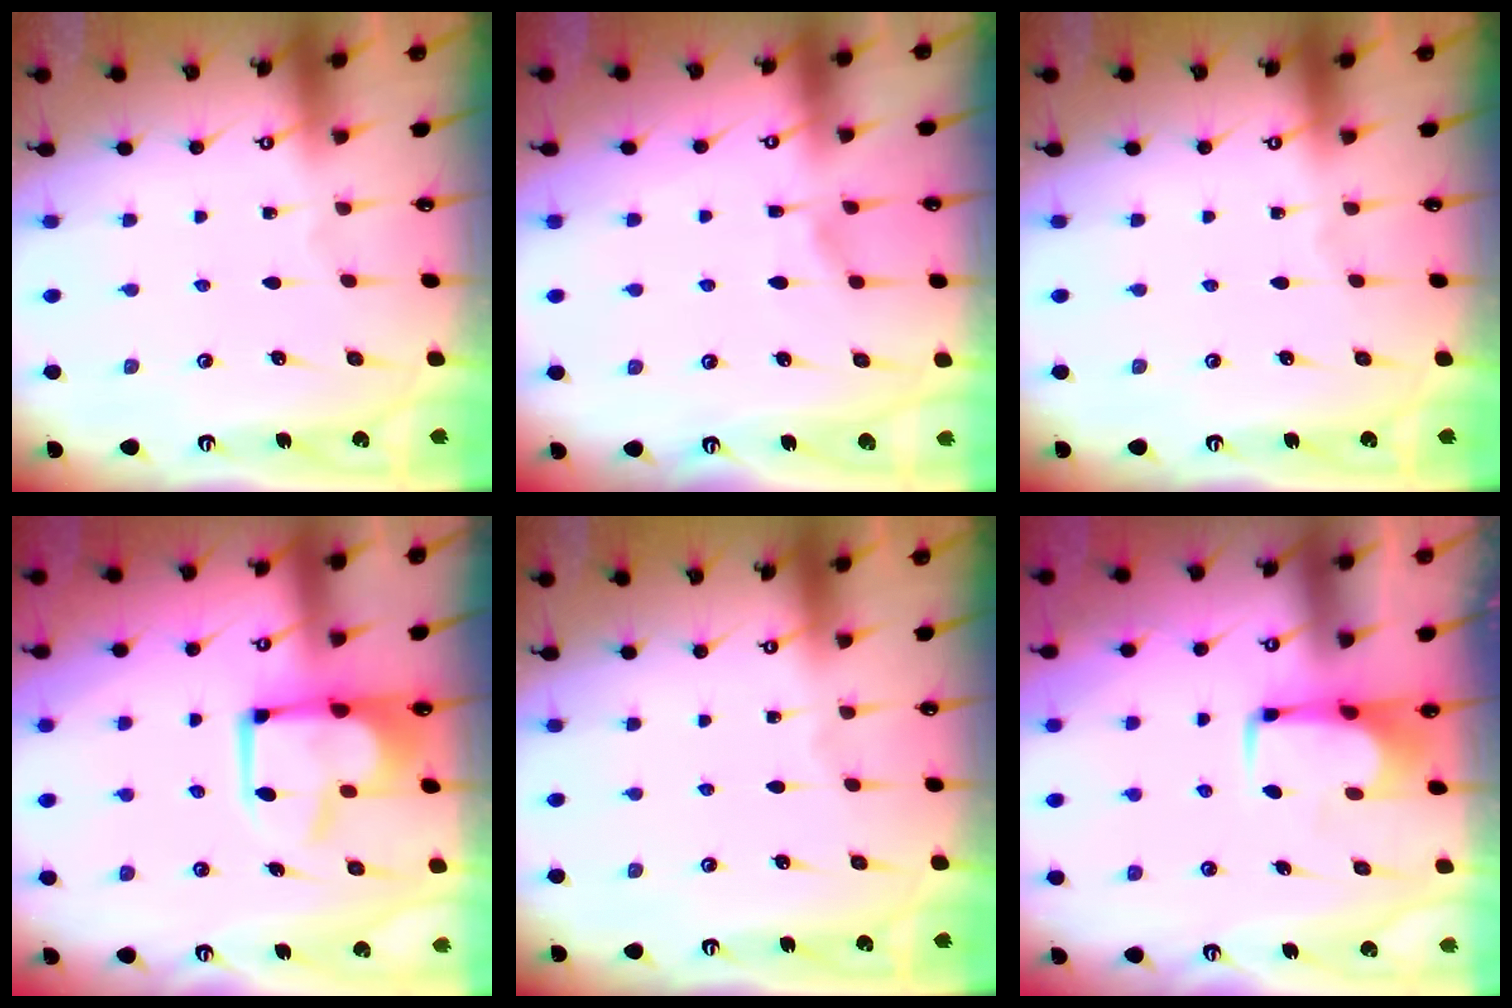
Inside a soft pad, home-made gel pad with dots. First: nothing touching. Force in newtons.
{"total": 5.4, "press": 5.4, "slide": 0.6}
{"total": 0.0}
{"total": 2.8, "press": 2.7, "slide": 0.8}
{"total": 0.0}
{"total": 1.6, "press": 1.4, "slide": 0.6}